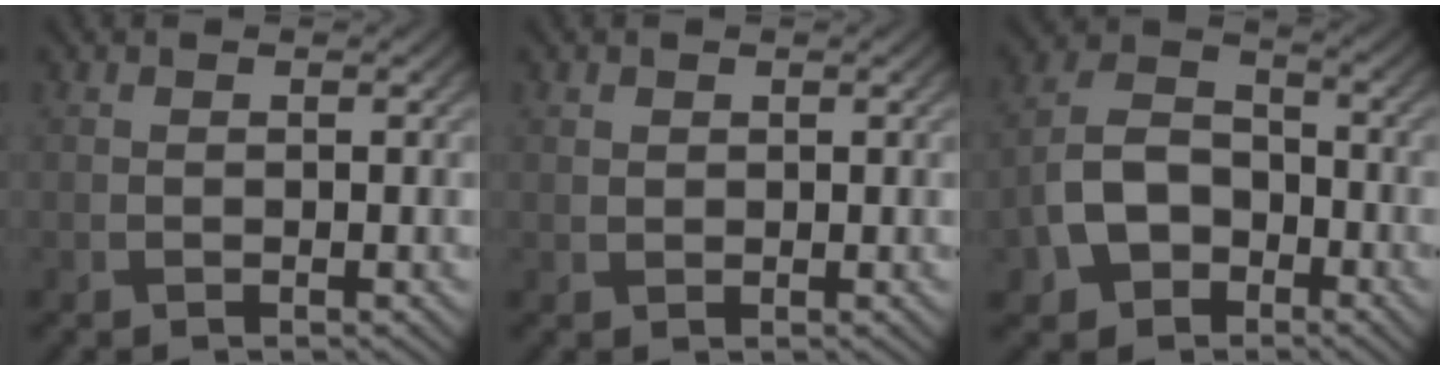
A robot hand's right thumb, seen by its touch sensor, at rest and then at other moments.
{"total": 1.2, "force": [0.6, 0.9, 0.4], "torque": [-0.010, -0.002, 0.014]}
{"total": 8.9, "force": [-3.6, 6.4, 5.1], "torque": [-0.117, -0.006, -0.082]}